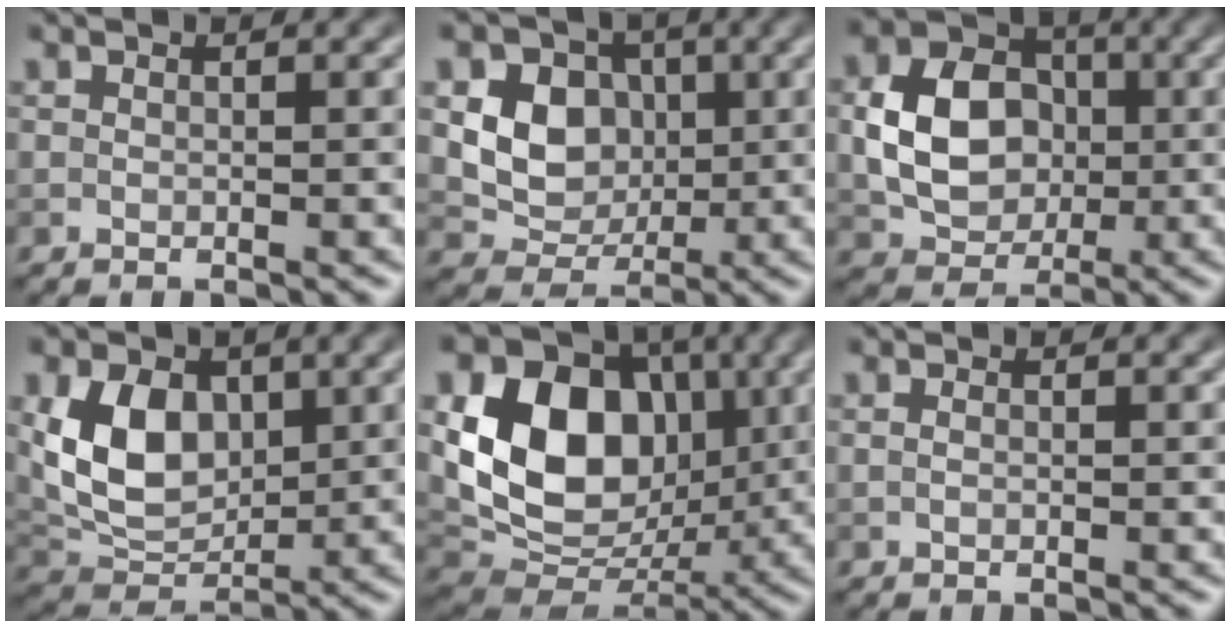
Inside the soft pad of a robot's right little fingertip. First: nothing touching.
{"total": 6.2, "force": [0.9, 5.2, 3.3], "torque": [-0.061, -0.001, 0.007]}
{"total": 7.1, "force": [-0.1, 5.5, 4.5], "torque": [-0.084, 0.004, -0.002]}
{"total": 7.1, "force": [1.3, 5.0, 4.9], "torque": [-0.097, -0.004, 0.026]}
{"total": 11.8, "force": [1.9, 9.0, 7.4], "torque": [-0.135, -0.007, 0.030]}
{"total": 0.6, "force": [-0.1, 0.2, 0.5], "torque": [-0.010, -0.007, -0.003]}